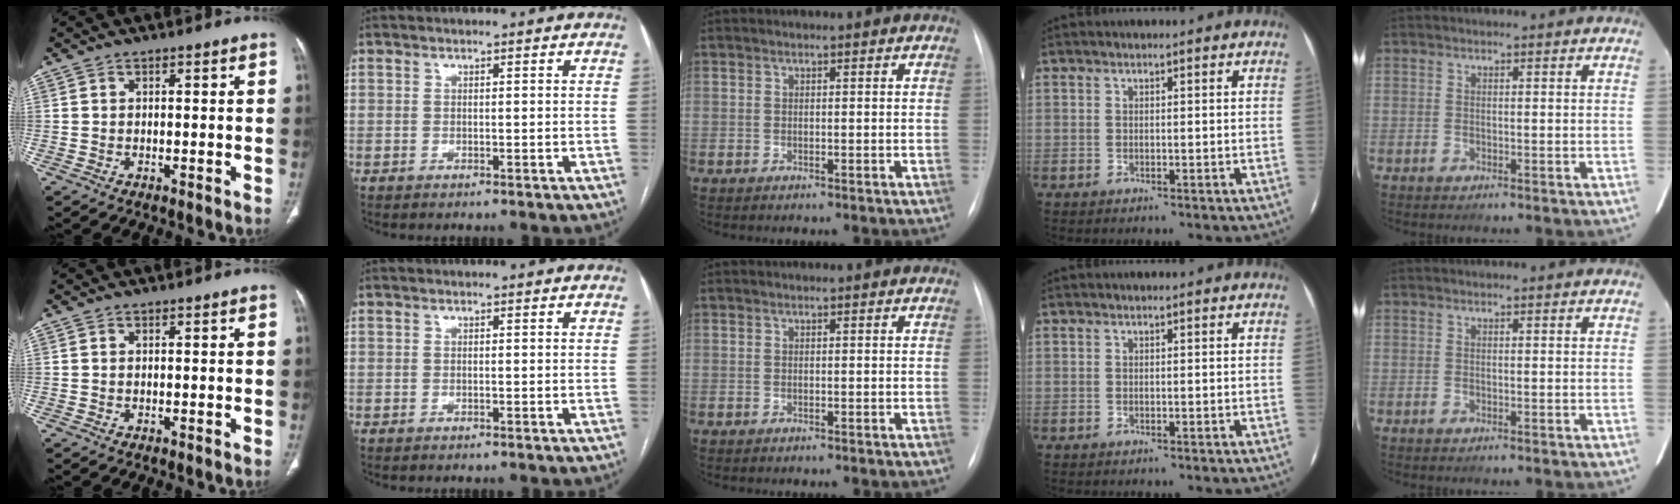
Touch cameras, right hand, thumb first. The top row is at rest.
{}